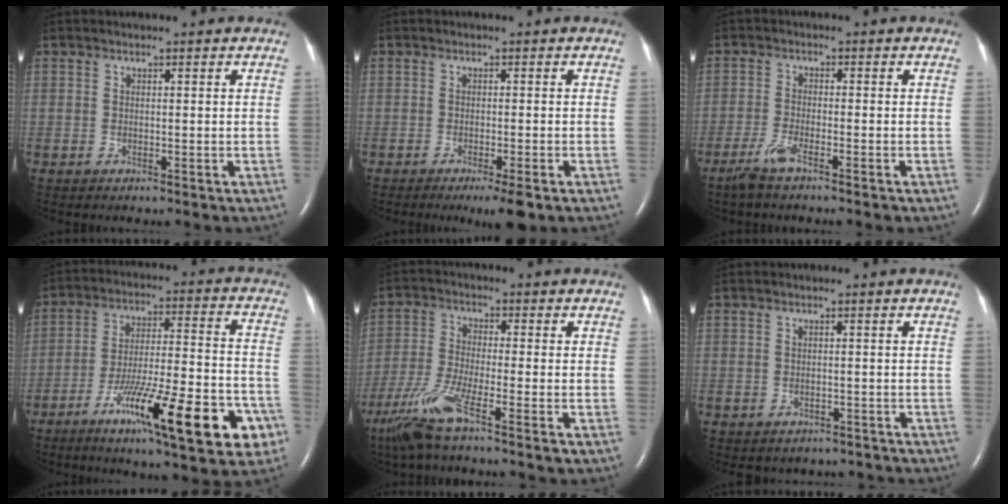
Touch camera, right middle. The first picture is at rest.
{"total": 3.8, "force": [-2.3, 0.3, 2.9], "torque": [-0.039, -0.011, -0.034]}
{"total": 3.7, "force": [-2.8, 0.2, 2.4], "torque": [-0.058, -0.007, -0.058]}
{"total": 20.2, "force": [-10.1, 3.1, 17.2], "torque": [-0.231, -0.004, -0.150]}
{"total": 8.7, "force": [-5.6, 0.0, 6.6], "torque": [-0.149, -0.024, -0.114]}
{"total": 4.2, "force": [-3.5, 2.2, 0.3], "torque": [-0.006, 0.015, -0.038]}